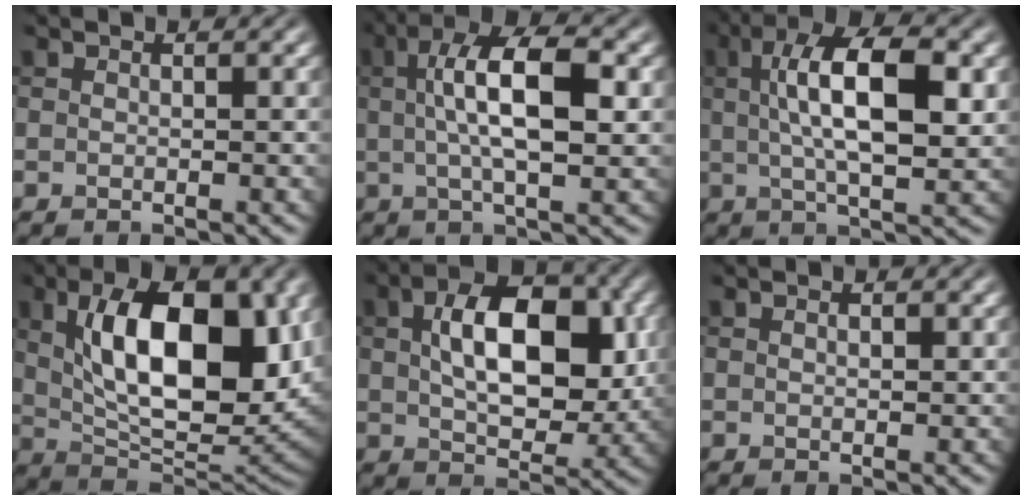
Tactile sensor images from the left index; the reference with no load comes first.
{"total": 8.3, "force": [1.4, 2.7, 7.7], "torque": [-0.126, 0.015, 0.016]}
{"total": 9.9, "force": [2.0, 3.6, 9.0], "torque": [-0.148, 0.008, 0.028]}
{"total": 13.2, "force": [3.1, 6.2, 11.3], "torque": [-0.168, -0.003, 0.053]}
{"total": 9.7, "force": [1.7, 5.5, 7.8], "torque": [-0.128, 0.006, 0.028]}
{"total": 0.7, "force": [0.3, 0.4, 0.6], "torque": [-0.008, 0.001, 0.005]}